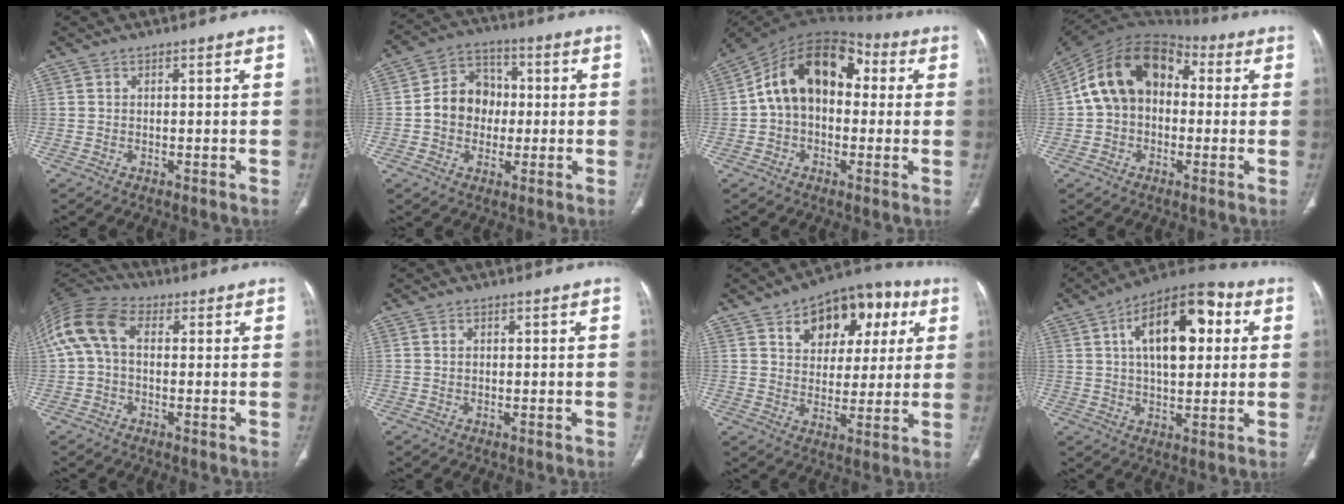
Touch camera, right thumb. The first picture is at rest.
{"total": 10.2, "force": [-0.5, 8.7, 5.4], "torque": [-0.057, 0.027, -0.018]}
{"total": 16.7, "force": [1.8, 11.3, 12.1], "torque": [-0.173, 0.050, 0.018]}
{"total": 15.5, "force": [1.5, 11.3, 10.6], "torque": [-0.162, 0.047, 0.012]}
{"total": 12.0, "force": [1.4, 7.9, 8.9], "torque": [-0.188, 0.037, 0.017]}
{"total": 0.6, "force": [0.1, 0.4, 0.4], "torque": [-0.008, 0.002, 0.001]}
{"total": 17.1, "force": [7.3, 10.7, 11.1], "torque": [-0.099, 0.004, 0.107]}
{"total": 17.7, "force": [4.6, 8.9, 14.6], "torque": [-0.201, 0.016, 0.062]}